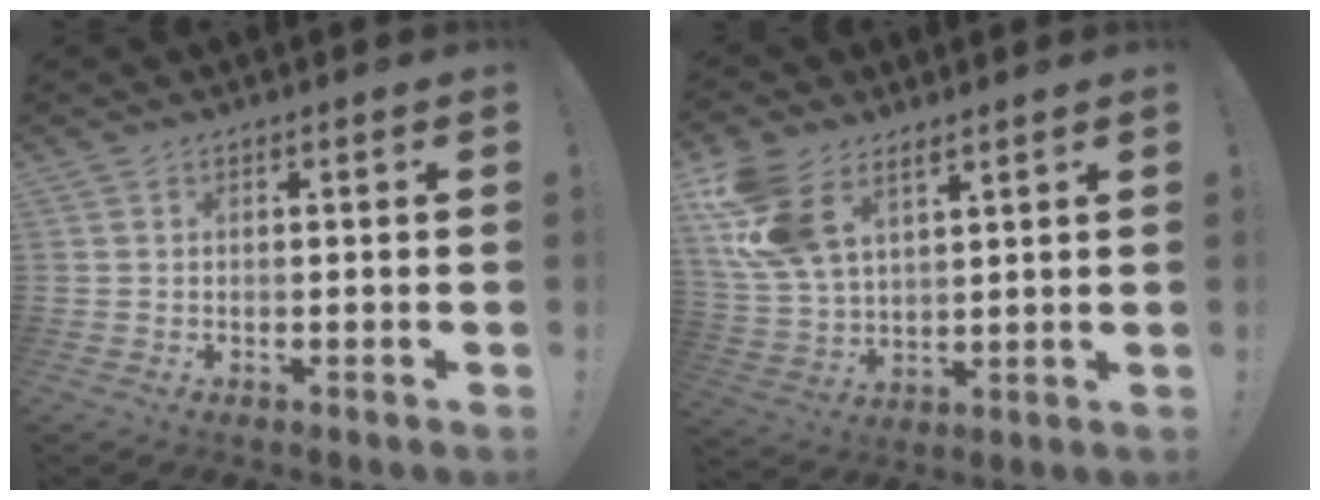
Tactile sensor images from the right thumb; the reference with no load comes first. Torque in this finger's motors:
{"motor_torque": [0.31, 0.34, 0.74, 0.51, 0.51]}